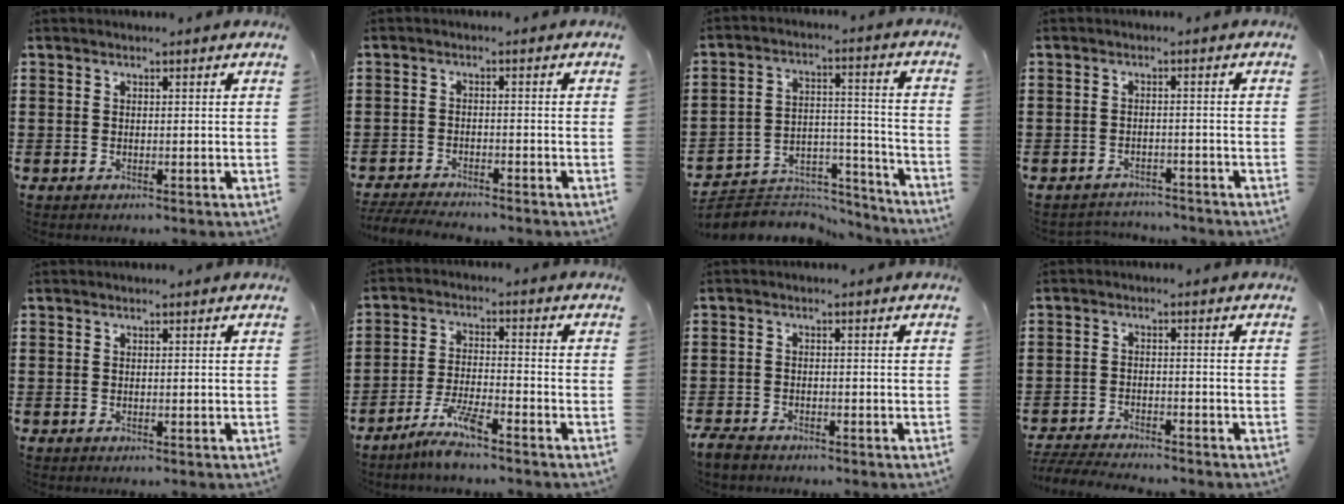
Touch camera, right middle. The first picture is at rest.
{"total": 3.2, "force": [-3.1, 0.1, 0.6], "torque": [-0.019, -0.005, -0.066]}
{"total": 5.6, "force": [-5.1, 2.2, 0.6], "torque": [-0.011, 0.014, -0.100]}
{"total": 2.1, "force": [-2.1, 0.2, -0.1], "torque": [-0.008, -0.003, -0.046]}
{"total": 0.0}
{"total": 6.0, "force": [-4.7, 0.4, 3.6], "torque": [-0.080, -0.011, -0.089]}
{"total": 2.1, "force": [-2.0, 0.6, 0.6], "torque": [-0.029, -0.003, -0.044]}
{"total": 3.8, "force": [-3.7, 0.2, 0.6], "torque": [-0.027, -0.008, -0.082]}